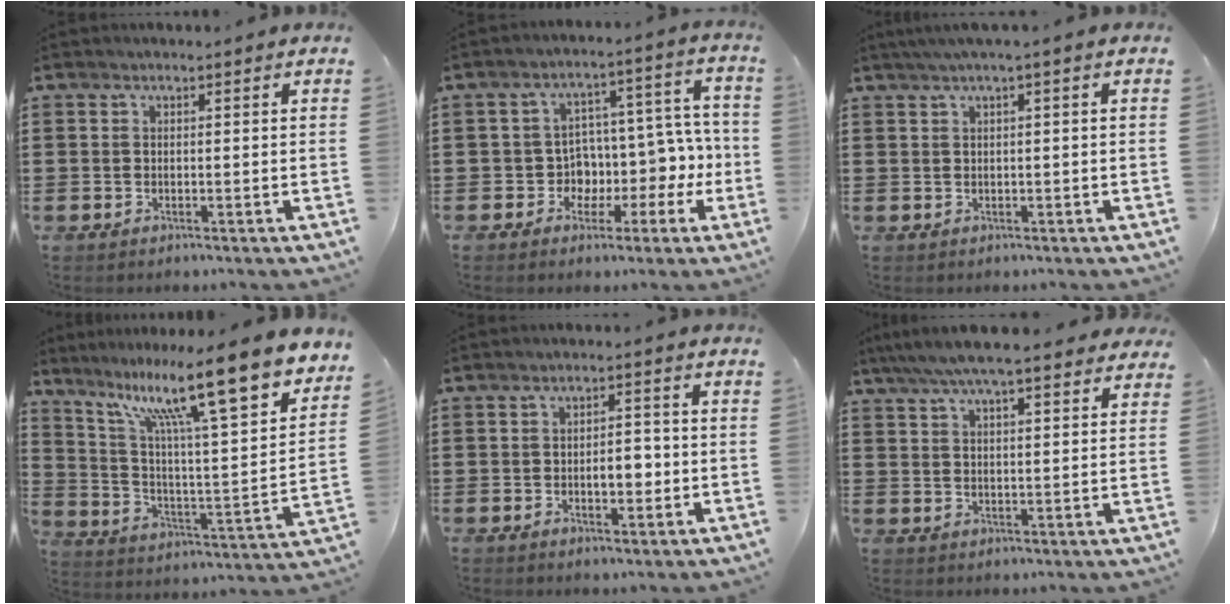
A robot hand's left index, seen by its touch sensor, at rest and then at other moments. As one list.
[{"total": 5.2, "force": [-0.5, 5.1, 1.2], "torque": [-0.046, -0.024, -0.006]}, {"total": 1.6, "force": [0.2, -0.1, 1.6], "torque": [-0.026, -0.003, 0.004]}, {"total": 16.3, "force": [11.7, 1.6, 11.3], "torque": [-0.225, -0.074, 0.184]}, {"total": 4.3, "force": [-0.7, 2.2, 3.7], "torque": [-0.054, -0.001, -0.020]}, {"total": 6.6, "force": [5.7, 0.7, 3.2], "torque": [-0.078, -0.013, 0.102]}]